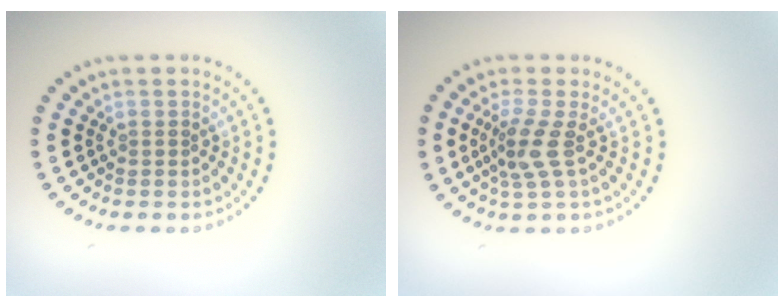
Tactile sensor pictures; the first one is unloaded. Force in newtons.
{"total": 2.7, "press": 2.1, "slide": 1.7}